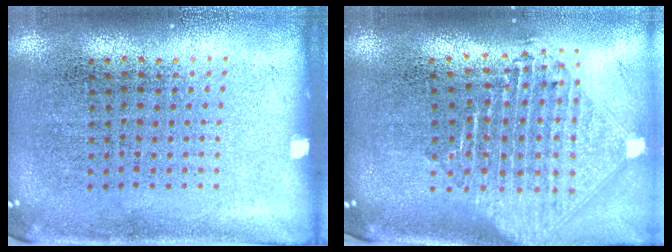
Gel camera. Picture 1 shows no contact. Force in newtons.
{"total": 2.3, "press": 1.8, "slide": 1.4}